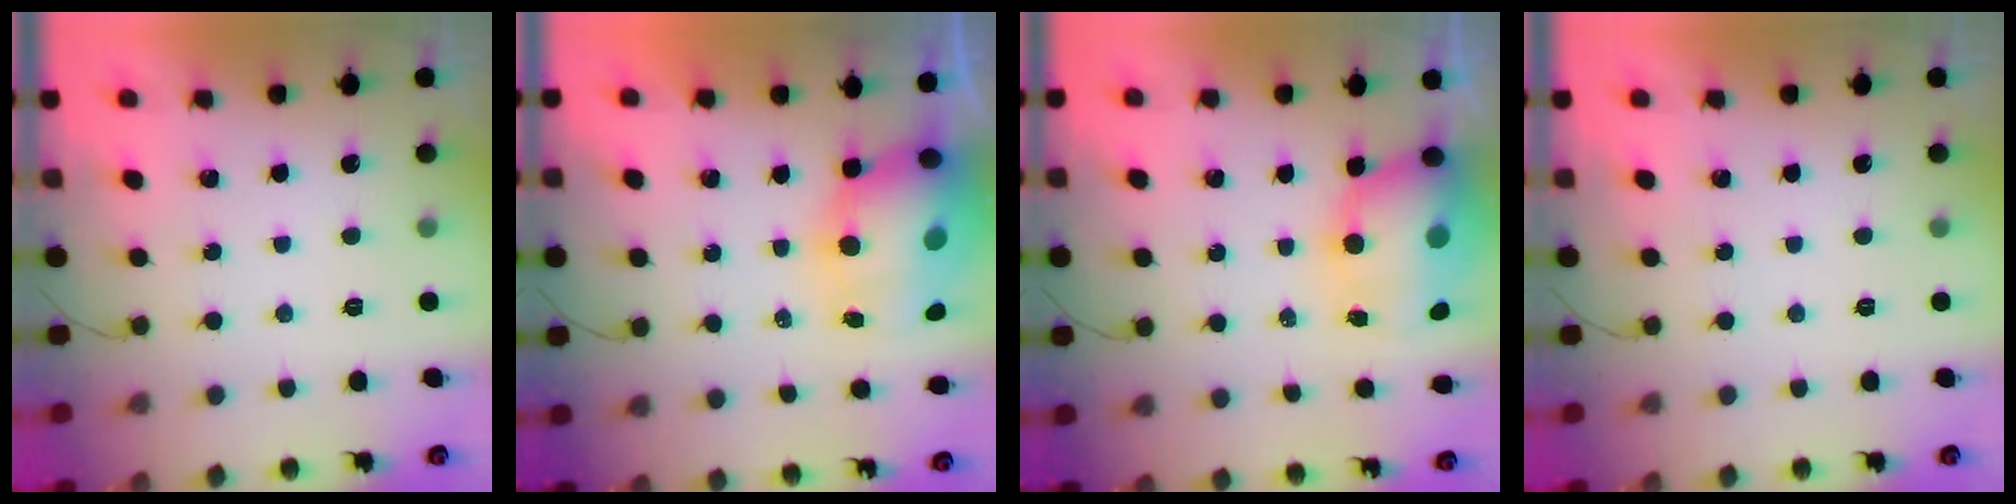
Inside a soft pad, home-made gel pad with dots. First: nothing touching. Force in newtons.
{"total": 13.2, "press": 12.8, "slide": 3.3}
{"total": 10.9, "press": 10.7, "slide": 2.1}
{"total": 0.0}